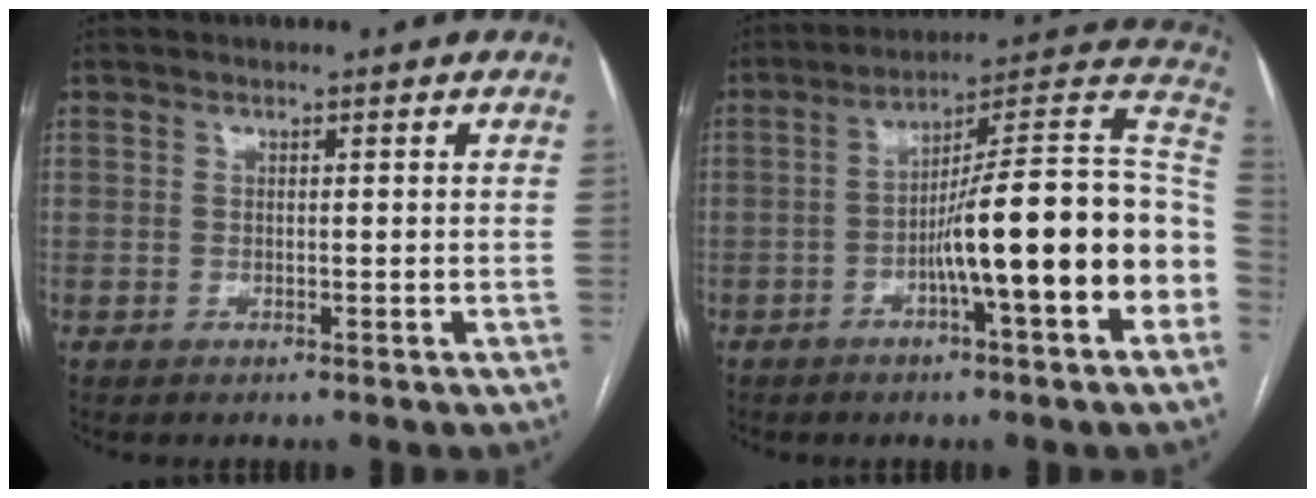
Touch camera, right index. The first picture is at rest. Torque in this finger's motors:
{"motor_torque": [1.92, -0.21, 1.05, 0.21]}